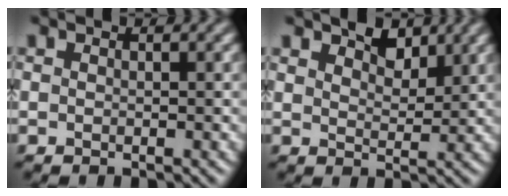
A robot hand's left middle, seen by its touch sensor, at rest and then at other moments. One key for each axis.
{"total": 3.3, "fx": 2.6, "fy": 1.4, "fz": 1.3, "tx": -0.016, "ty": 0.008, "tz": 0.033}